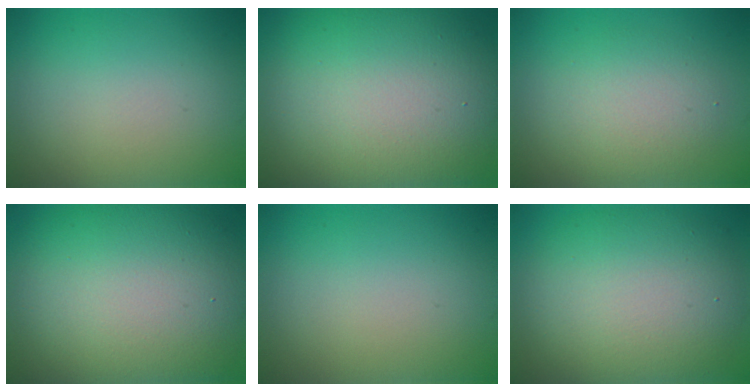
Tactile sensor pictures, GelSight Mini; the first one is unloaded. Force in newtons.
{"total": 13.1, "press": 13.1, "slide": 1.1}
{"total": 3.8, "press": 3.8, "slide": 0.2}
{"total": 15.0, "press": 15.0, "slide": 0.5}
{"total": 0.0}
{"total": 9.9, "press": 9.9, "slide": 0.7}